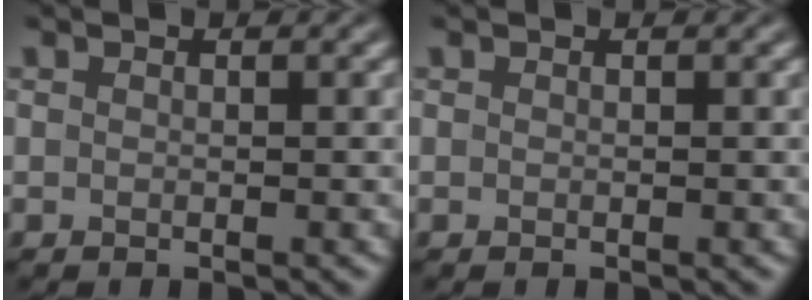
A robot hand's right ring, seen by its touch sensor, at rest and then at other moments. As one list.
[{"total": 0.0}]